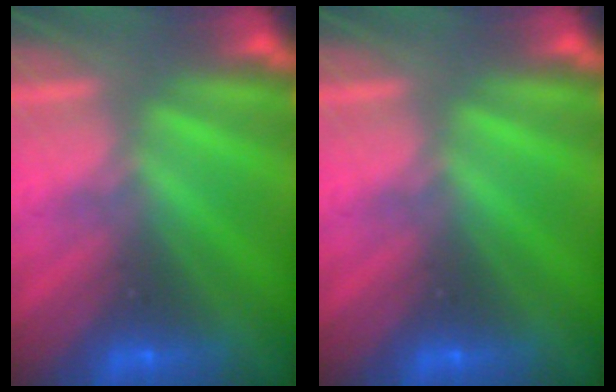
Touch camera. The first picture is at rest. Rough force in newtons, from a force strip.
{"total": 0.0}